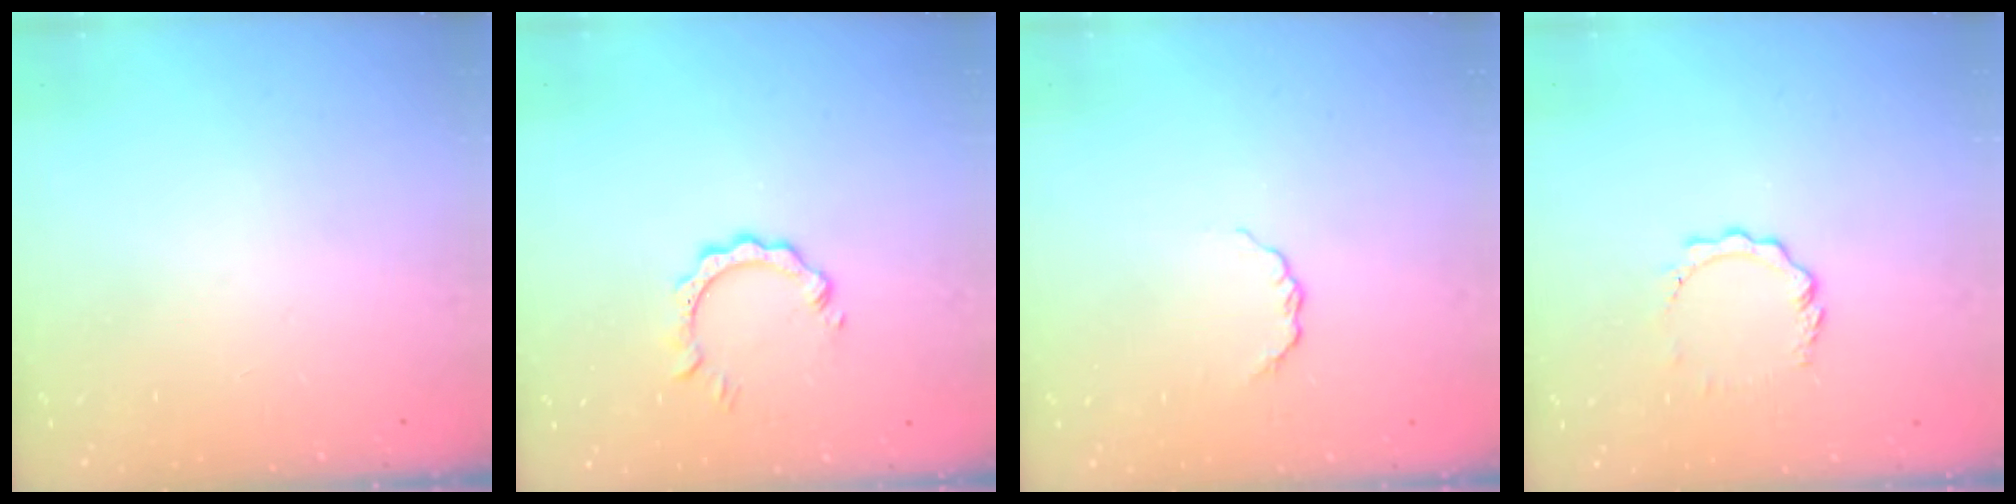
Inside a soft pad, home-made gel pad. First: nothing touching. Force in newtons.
{"total": 4.8, "press": 4.8, "slide": 0.5}
{"total": 3.3, "press": 3.3, "slide": 0.3}
{"total": 6.5, "press": 6.5, "slide": 0.6}